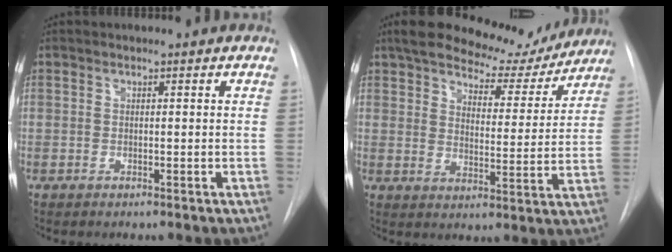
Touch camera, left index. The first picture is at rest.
{"total": 13.8, "force": [12.1, 4.4, 4.9], "torque": [-0.057, -0.005, 0.161]}